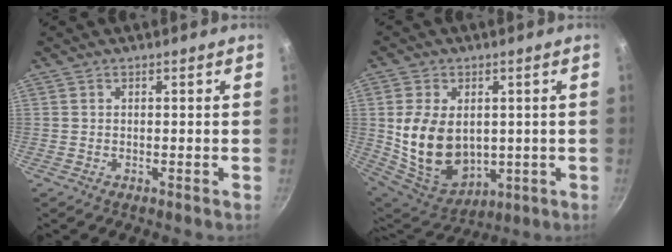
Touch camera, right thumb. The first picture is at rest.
{"total": 15.3, "force": [0.9, 10.8, 10.8], "torque": [-0.182, -0.026, 0.042]}